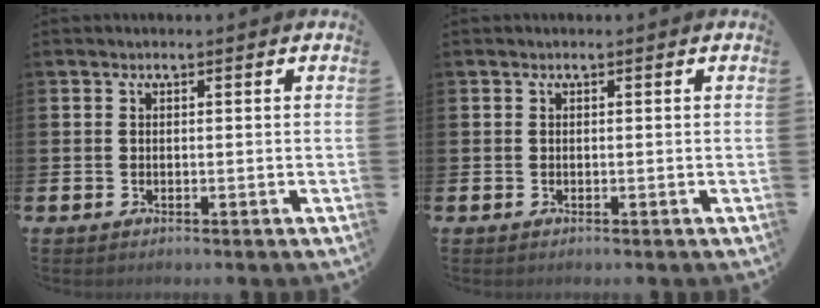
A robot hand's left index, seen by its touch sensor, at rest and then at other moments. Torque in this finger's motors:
{"motor_torque": [0.00, 0.00, 0.00, 0.00]}